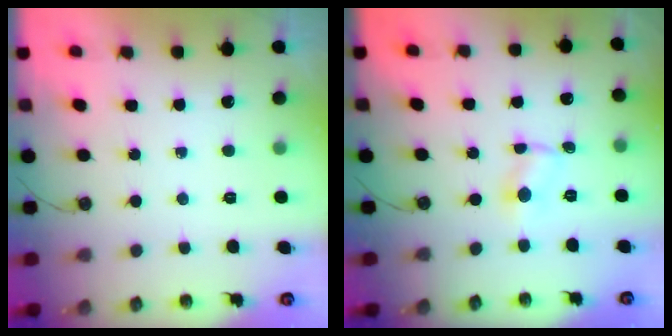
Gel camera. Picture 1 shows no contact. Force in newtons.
{"total": 1.5, "press": 1.5, "slide": 0.2}